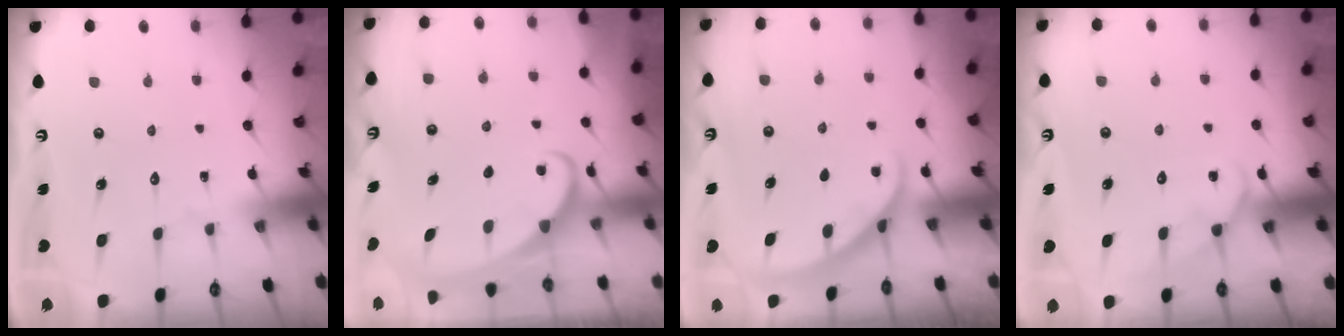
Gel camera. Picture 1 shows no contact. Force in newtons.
{"total": 2.3, "press": 2.3, "slide": 0.3}
{"total": 2.4, "press": 2.3, "slide": 0.3}
{"total": 6.6, "press": 6.6, "slide": 0.6}